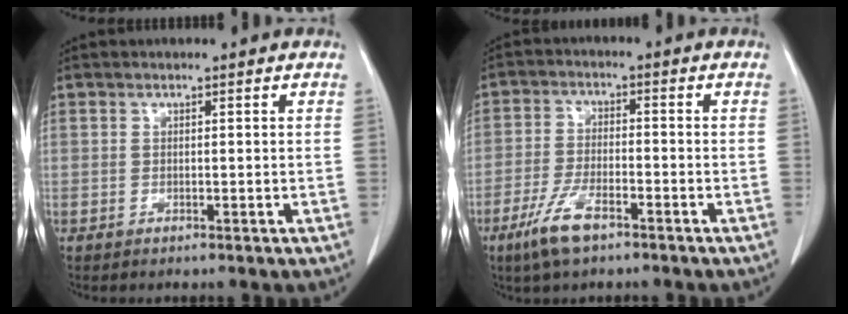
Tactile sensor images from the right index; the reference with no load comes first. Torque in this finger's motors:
{"motor_torque": [-0.03, 0.02, -0.05, -0.04]}